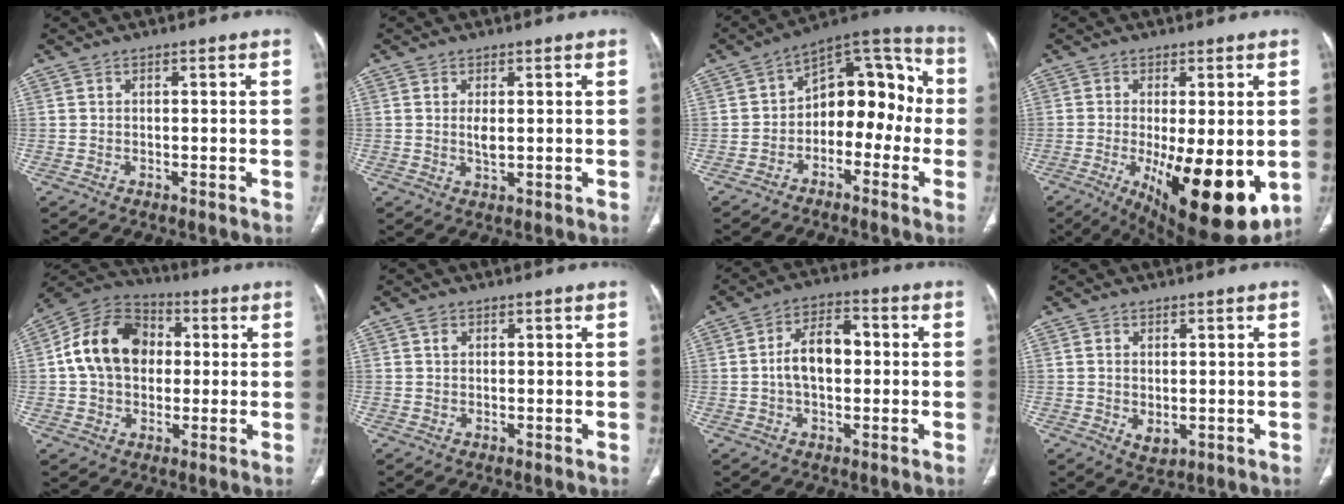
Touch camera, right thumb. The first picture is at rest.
{"total": 2.1, "force": [0.4, 0.8, 1.9], "torque": [-0.035, -0.005, 0.010]}
{"total": 14.1, "force": [-2.1, 9.2, 10.5], "torque": [-0.095, 0.057, -0.048]}
{"total": 18.2, "force": [-4.3, 6.3, 16.5], "torque": [-0.215, -0.031, -0.040]}
{"total": 15.4, "force": [1.7, 11.6, 10.0], "torque": [-0.154, 0.025, 0.019]}
{"total": 1.3, "force": [0.6, 1.0, 0.6], "torque": [-0.005, 0.000, 0.009]}
{"total": 9.0, "force": [0.2, 5.3, 7.3], "torque": [-0.117, 0.025, -0.005]}
{"total": 3.3, "force": [-0.3, 2.1, 2.6], "torque": [-0.042, -0.007, 0.006]}